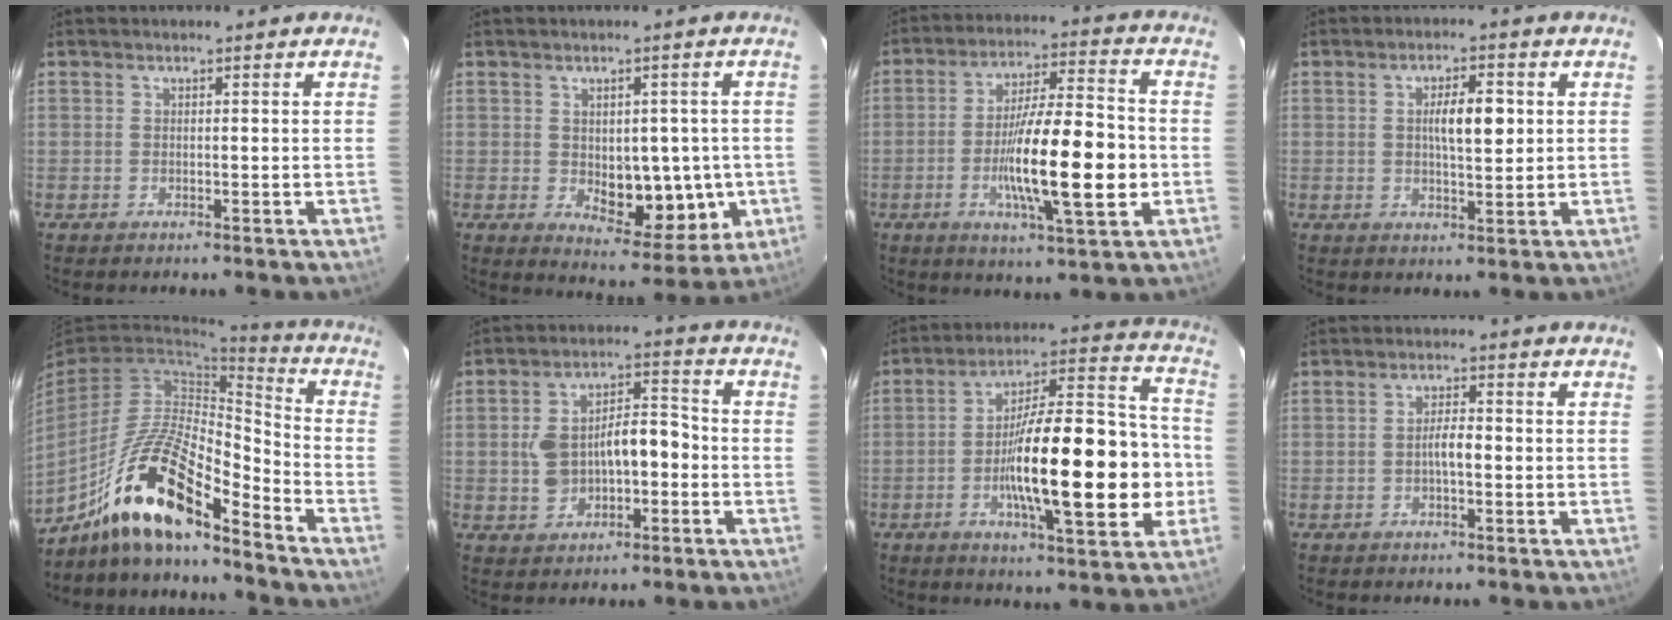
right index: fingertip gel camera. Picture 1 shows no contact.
{"total": 10.1, "force": [-1.2, 5.6, 8.3], "torque": [-0.091, 0.002, 0.002]}
{"total": 15.8, "force": [-3.1, 2.0, 15.4], "torque": [-0.261, -0.003, -0.052]}
{"total": 5.7, "force": [1.0, 1.5, 5.4], "torque": [-0.091, 0.007, 0.018]}
{"total": 16.1, "force": [-11.8, 2.9, 10.5], "torque": [-0.194, 0.014, -0.209]}
{"total": 10.0, "force": [-1.4, 5.1, 8.5], "torque": [-0.159, 0.033, -0.016]}
{"total": 22.0, "force": [-4.0, 4.5, 21.2], "torque": [-0.323, 0.018, -0.062]}
{"total": 2.8, "force": [-0.6, 0.6, 2.7], "torque": [-0.046, 0.005, -0.011]}